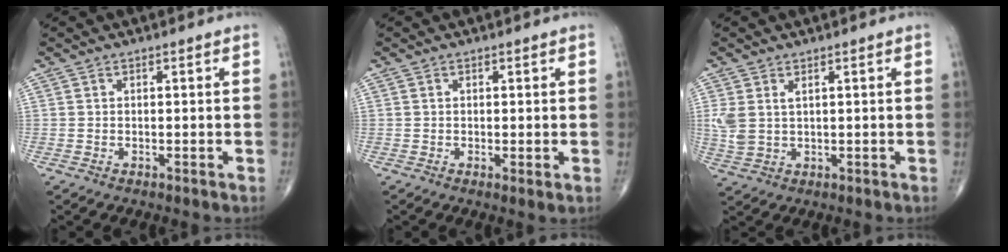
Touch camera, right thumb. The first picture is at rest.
{"total": 1.3, "force": [-0.2, 0.2, 1.2], "torque": [-0.028, -0.007, -0.006]}
{"total": 4.5, "force": [1.2, 2.6, 3.4], "torque": [-0.088, 0.003, 0.032]}